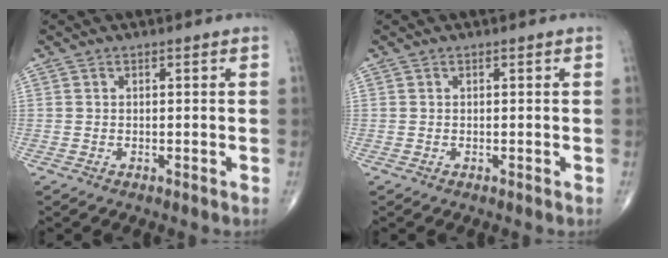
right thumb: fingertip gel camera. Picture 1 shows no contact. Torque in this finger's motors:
{"motor_torque": [0.00, 0.00, 0.11, 0.11, 0.02]}